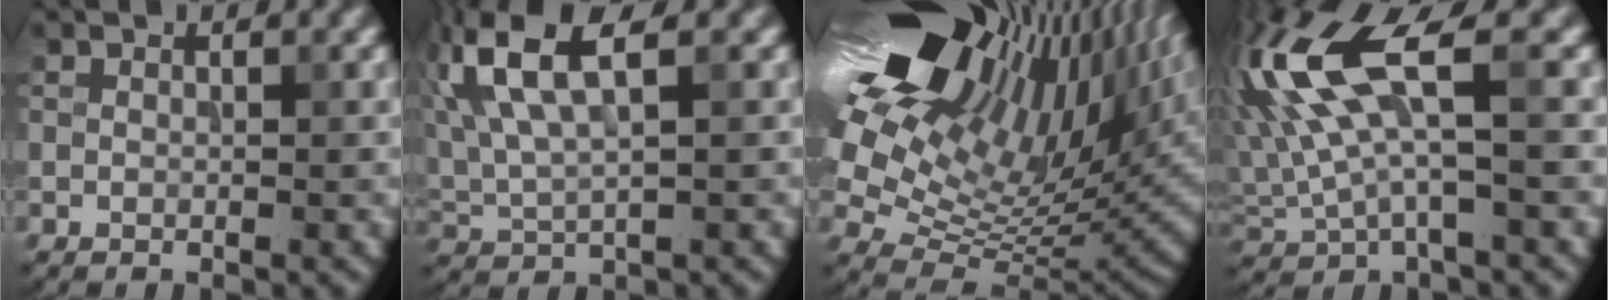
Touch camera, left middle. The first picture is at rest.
{"total": 7.5, "force": [3.2, 2.9, 6.2], "torque": [-0.137, 0.013, 0.064]}
{"total": 20.0, "force": [9.3, 10.6, 14.2], "torque": [-0.270, 0.033, 0.161]}
{"total": 8.5, "force": [2.3, 2.6, 7.8], "torque": [-0.174, 0.010, 0.041]}